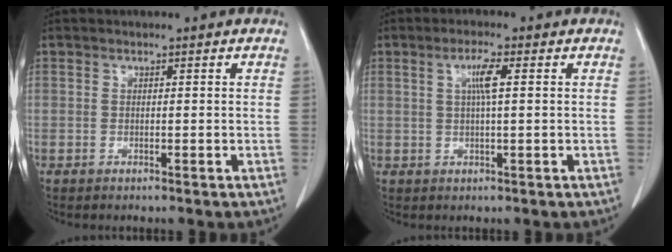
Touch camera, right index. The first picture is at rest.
{"total": 3.4, "force": [0.9, 0.2, 3.2], "torque": [-0.060, 0.003, 0.014]}